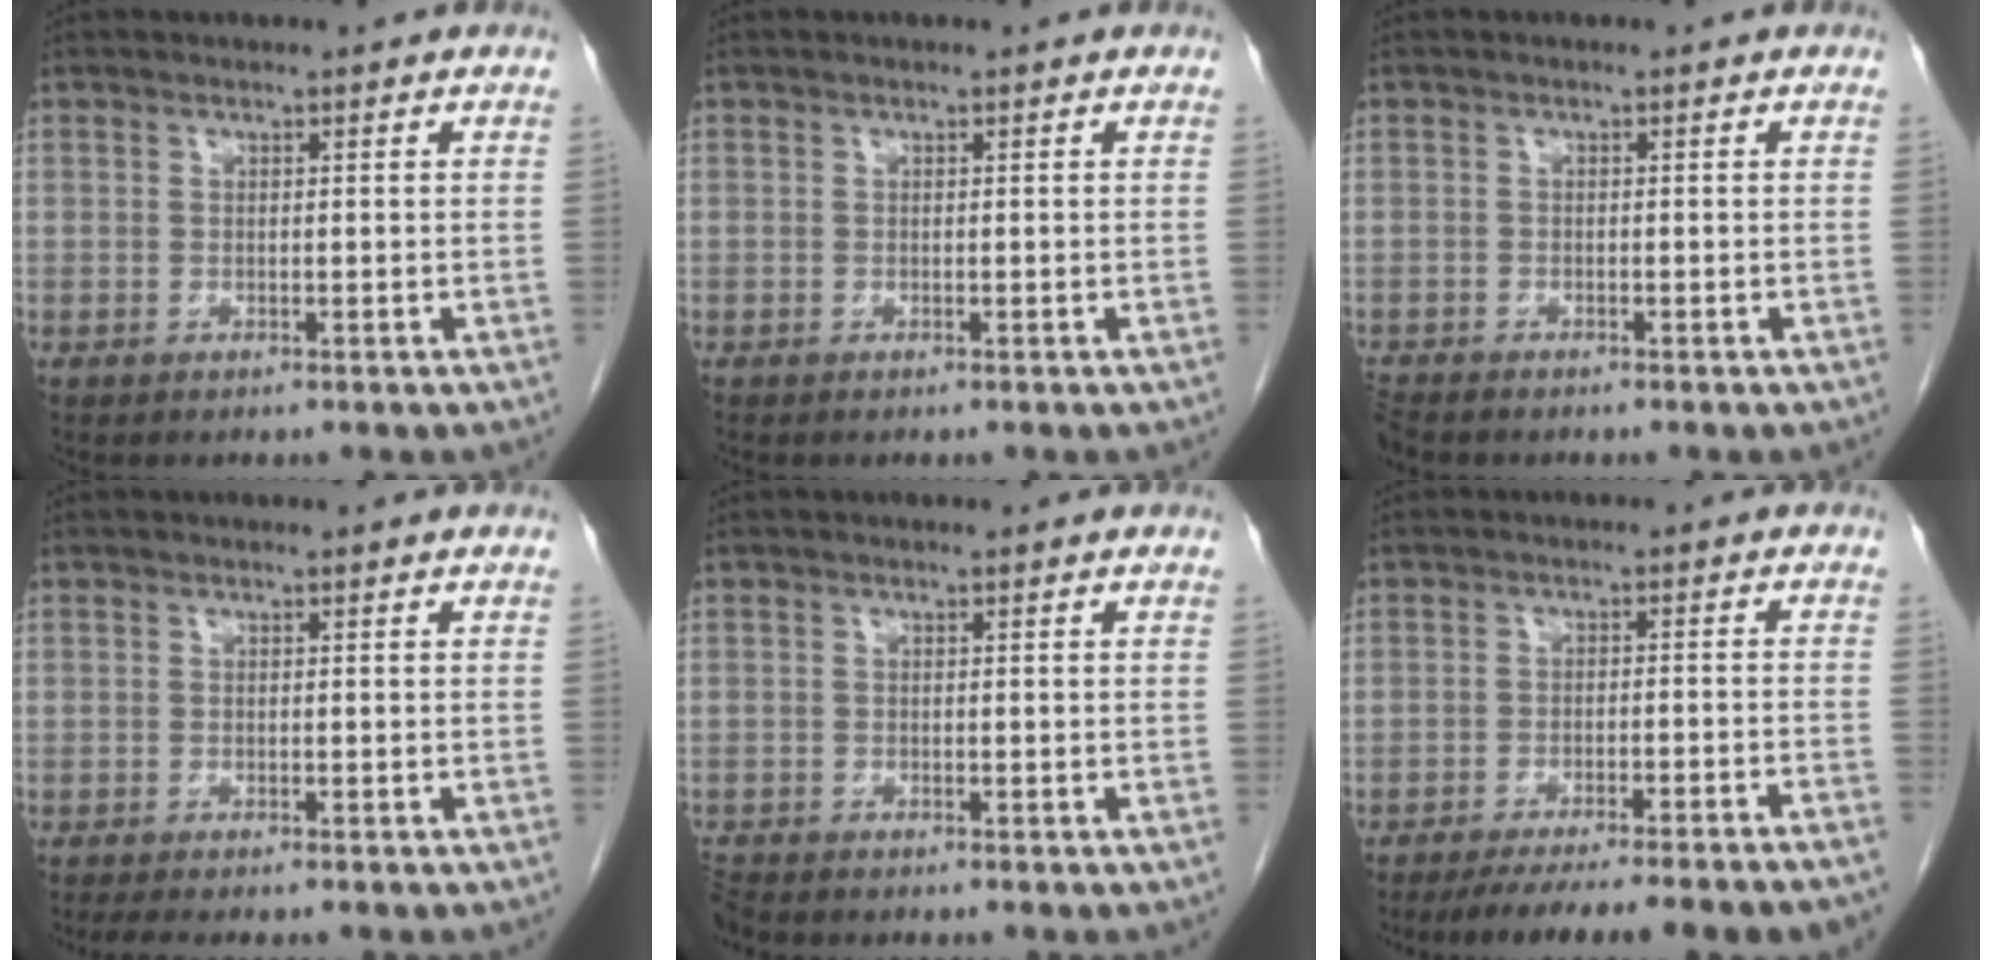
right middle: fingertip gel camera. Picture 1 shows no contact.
{"total": 0.0}
{"total": 2.0, "force": [-1.9, 0.4, 0.5], "torque": [-0.015, -0.009, -0.035]}
{"total": 4.2, "force": [-3.4, 0.6, 2.2], "torque": [-0.031, -0.010, -0.047]}
{"total": 1.7, "force": [-1.6, 0.3, 0.3], "torque": [-0.012, -0.008, -0.031]}
{"total": 15.5, "force": [-13.6, -0.1, 7.3], "torque": [-0.082, -0.025, -0.185]}